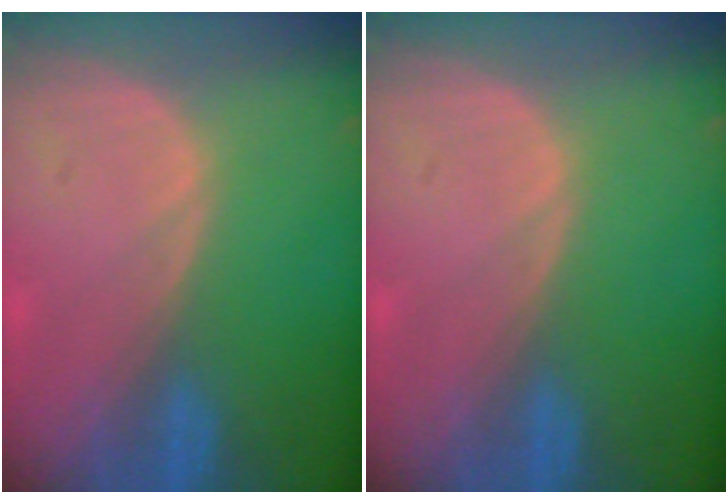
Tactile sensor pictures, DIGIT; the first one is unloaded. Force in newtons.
{"total": 0.0}